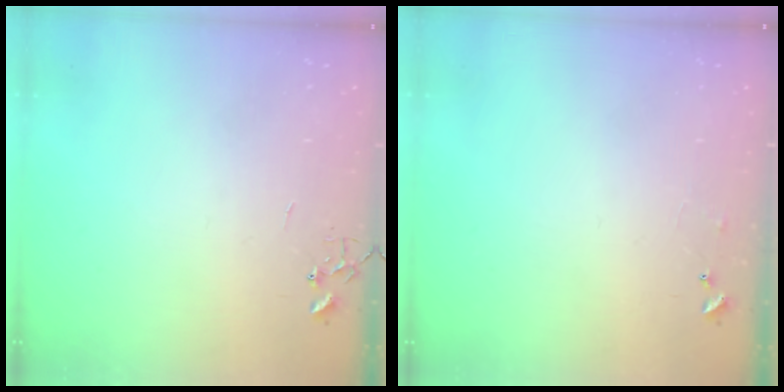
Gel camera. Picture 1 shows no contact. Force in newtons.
{"total": 6.4, "press": 6.3, "slide": 0.5}